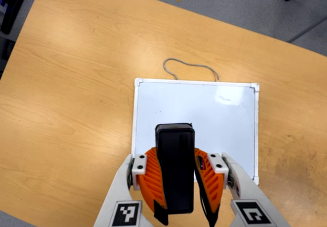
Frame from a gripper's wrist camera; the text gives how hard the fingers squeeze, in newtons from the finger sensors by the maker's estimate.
{"total": 9.5, "left": 8.1, "right": 11.0}